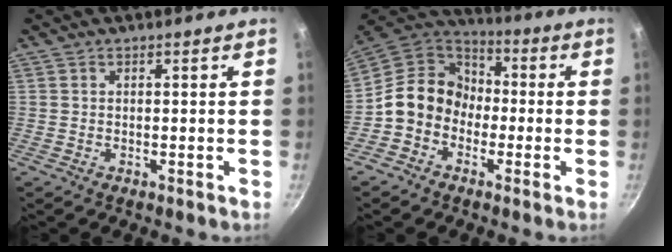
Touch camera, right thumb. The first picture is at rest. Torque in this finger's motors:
{"motor_torque": [-0.04, 1.26, 1.03, -0.85, 0.08]}